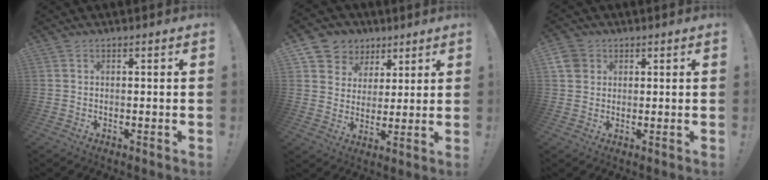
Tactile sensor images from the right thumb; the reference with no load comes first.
{"total": 8.3, "force": [3.8, 7.3, 1.3], "torque": [-0.025, -0.026, 0.082]}
{"total": 4.8, "force": [2.0, 4.1, 1.5], "torque": [-0.025, -0.002, 0.042]}